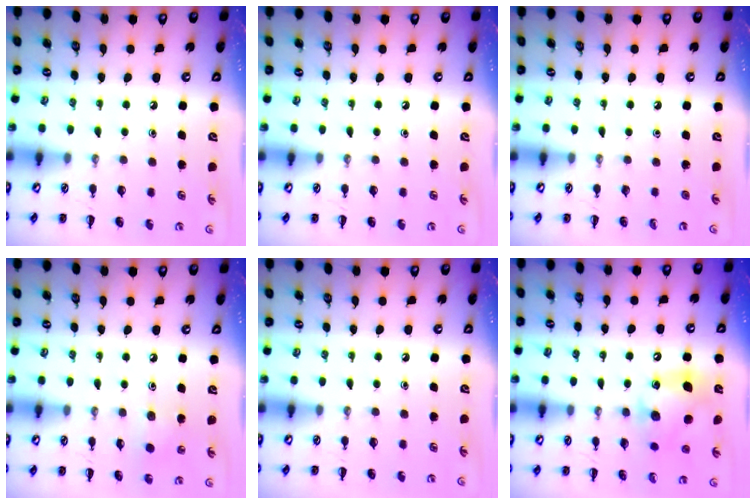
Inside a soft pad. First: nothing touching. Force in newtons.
{"total": 0.0}
{"total": 0.0}
{"total": 3.7, "press": 3.5, "slide": 1.2}
{"total": 0.0}
{"total": 11.2, "press": 11.1, "slide": 1.3}